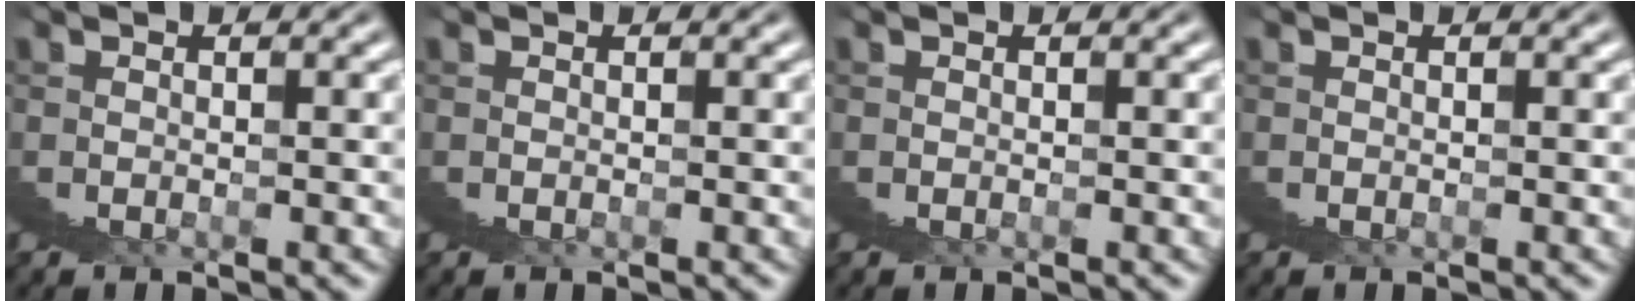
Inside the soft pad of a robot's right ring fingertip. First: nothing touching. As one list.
[{"total": 0.0}, {"total": 0.0}, {"total": 0.0}]